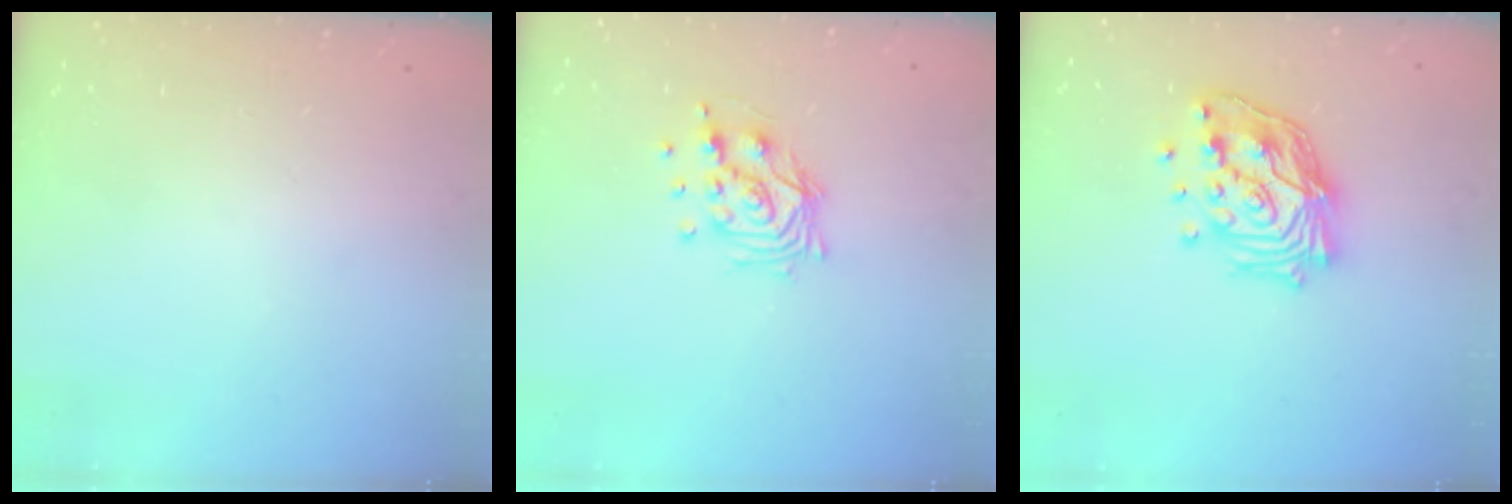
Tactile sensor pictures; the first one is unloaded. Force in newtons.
{"total": 10.6, "press": 10.5, "slide": 1.0}
{"total": 18.0, "press": 17.9, "slide": 2.4}